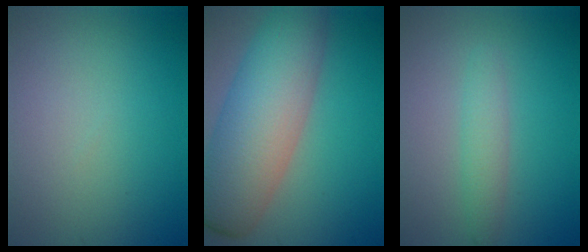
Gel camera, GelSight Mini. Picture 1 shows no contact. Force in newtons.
{"total": 10.1, "press": 10.1, "slide": 0.3}
{"total": 2.1, "press": 2.1, "slide": 0.1}